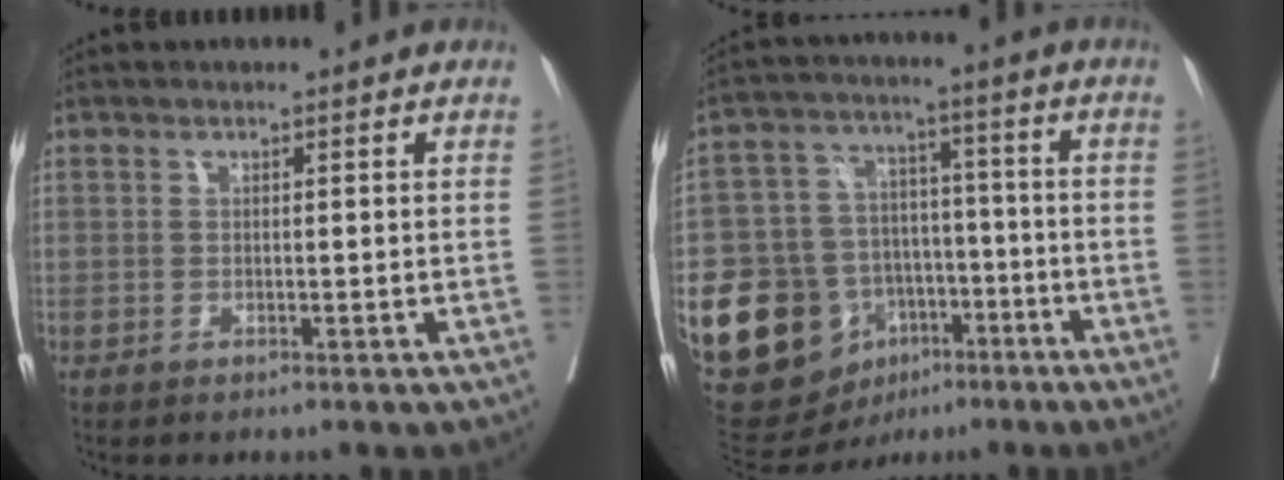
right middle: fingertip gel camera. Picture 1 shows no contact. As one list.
[{"total": 17.9, "force": [-7.7, 13.5, 8.8], "torque": [-0.169, 0.046, -0.117]}]